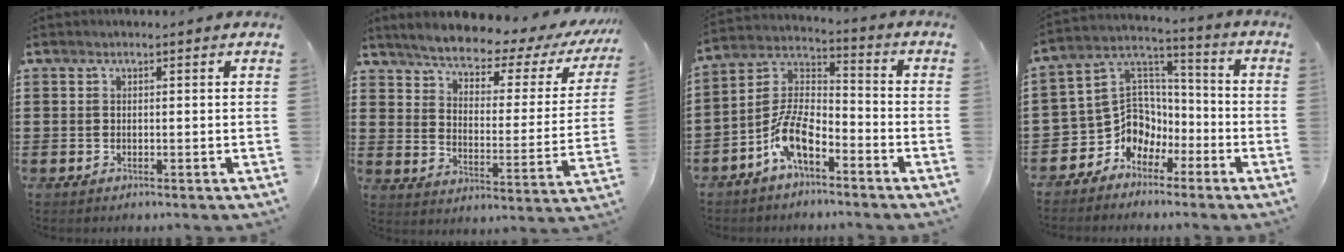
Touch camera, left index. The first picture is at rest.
{"total": 4.9, "force": [4.4, 0.7, 2.0], "torque": [-0.065, -0.035, 0.067]}
{"total": 9.0, "force": [-5.9, 3.3, 6.0], "torque": [-0.150, 0.000, -0.121]}
{"total": 7.8, "force": [-3.5, 6.8, 1.7], "torque": [-0.074, -0.011, -0.069]}